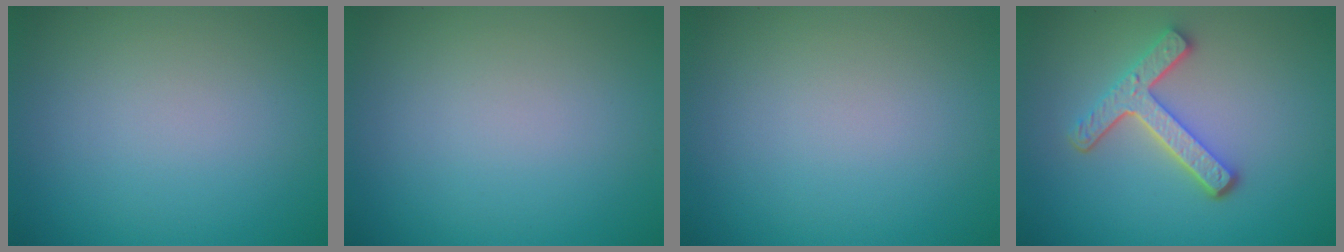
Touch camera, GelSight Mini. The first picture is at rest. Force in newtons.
{"total": 0.0}
{"total": 0.0}
{"total": 4.4, "press": 3.4, "slide": 2.9}